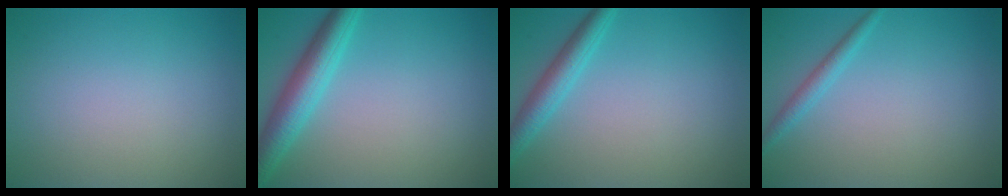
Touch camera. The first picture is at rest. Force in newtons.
{"total": 4.4, "press": 4.4, "slide": 0.1}
{"total": 2.8, "press": 2.8, "slide": 0.1}
{"total": 1.5, "press": 1.5, "slide": 0.0}